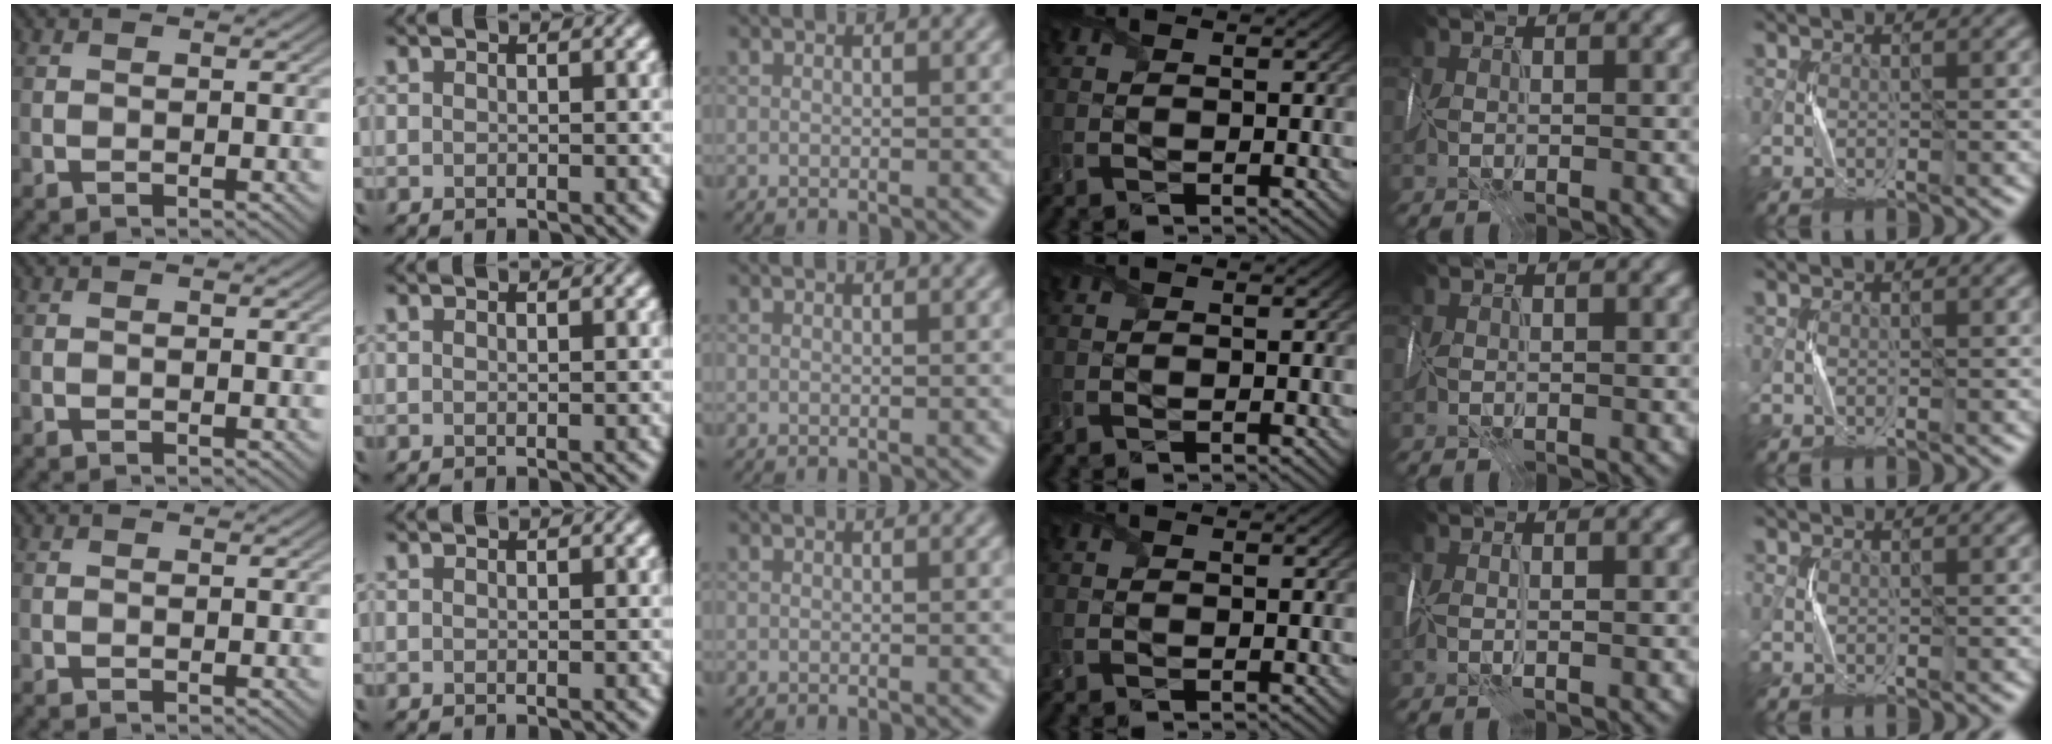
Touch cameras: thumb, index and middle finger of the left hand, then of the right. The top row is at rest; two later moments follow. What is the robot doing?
{"motion": "wrap", "object": "receipt paper"}